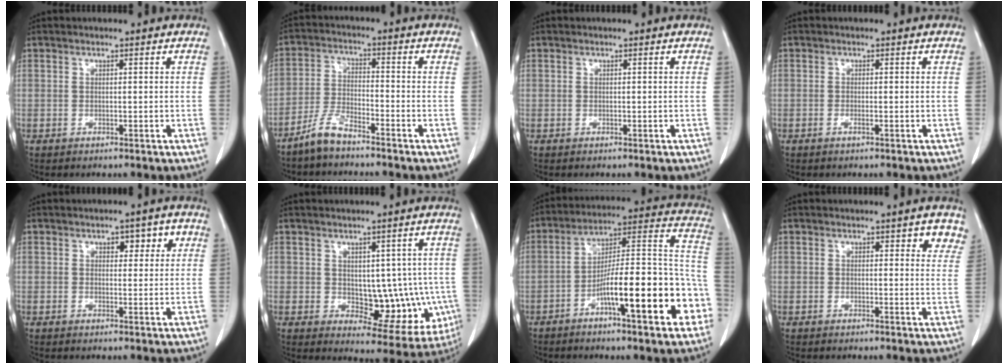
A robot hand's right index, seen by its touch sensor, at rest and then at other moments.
{"total": 5.3, "force": [-4.5, 1.0, 2.6], "torque": [-0.064, -0.010, -0.093]}
{"total": 0.0}
{"total": 0.7, "force": [-0.3, 0.0, 0.6], "torque": [-0.013, -0.001, -0.004]}
{"total": 3.9, "force": [1.6, 2.0, 3.0], "torque": [-0.032, 0.011, 0.021]}
{"total": 10.9, "force": [-0.7, 6.0, 9.0], "torque": [-0.091, 0.009, 0.013]}
{"total": 20.1, "force": [-7.7, 3.7, 18.2], "torque": [-0.218, 0.033, -0.111]}
{"total": 3.7, "force": [2.1, 1.4, 2.6], "torque": [-0.016, -0.001, 0.018]}